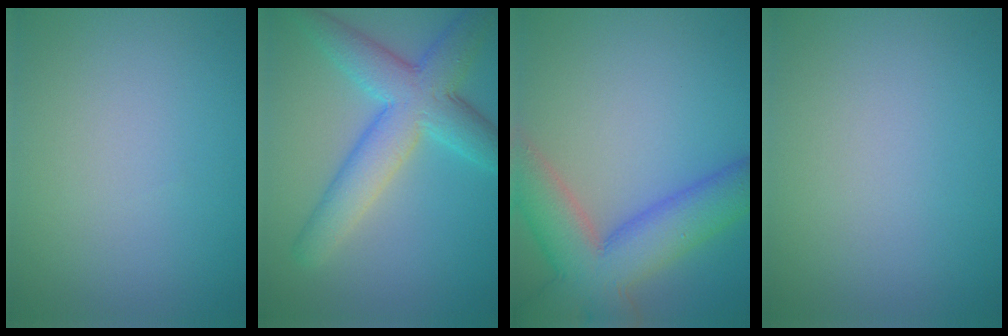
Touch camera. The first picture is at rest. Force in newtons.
{"total": 7.1, "press": 7.1, "slide": 0.2}
{"total": 9.1, "press": 9.0, "slide": 0.6}
{"total": 0.0}